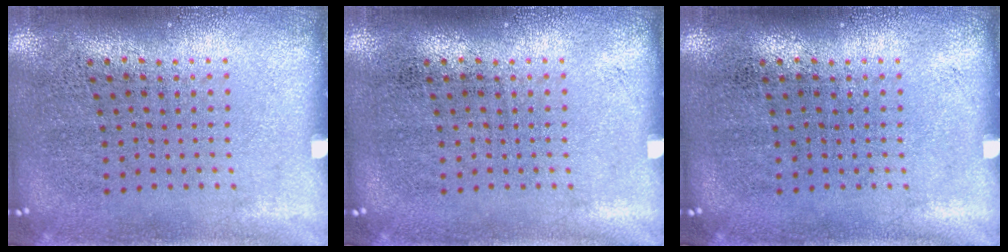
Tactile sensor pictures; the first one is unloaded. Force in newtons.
{"total": 0.0}
{"total": 0.0}